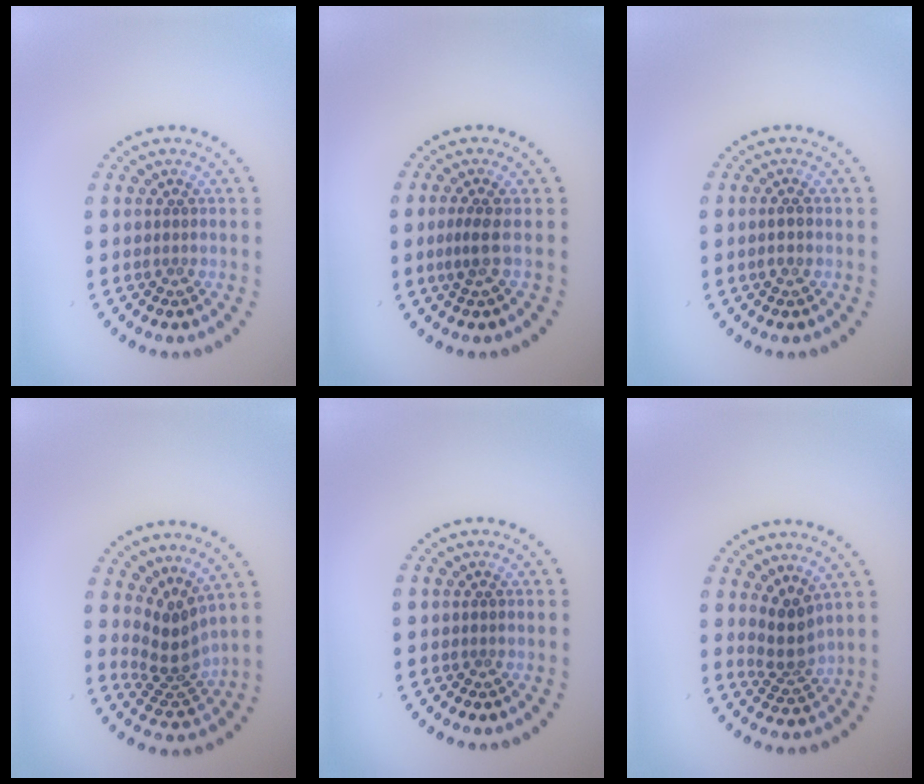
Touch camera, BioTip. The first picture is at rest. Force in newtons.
{"total": 1.7, "press": 1.3, "slide": 1.1}
{"total": 1.2, "press": 1.1, "slide": 0.3}
{"total": 3.5, "press": 2.5, "slide": 2.5}
{"total": 0.0}
{"total": 2.8, "press": 2.2, "slide": 1.8}